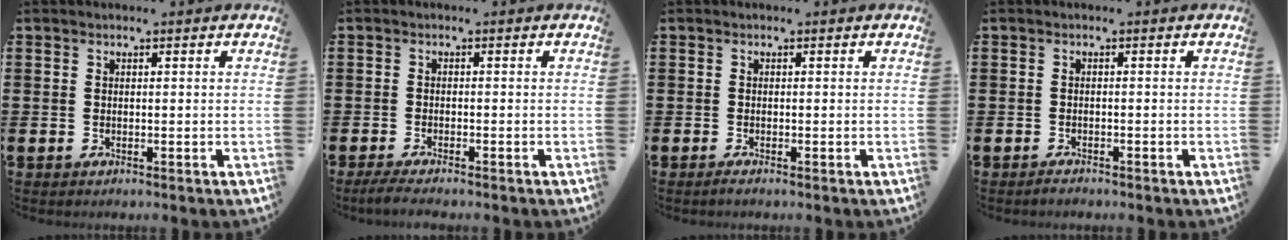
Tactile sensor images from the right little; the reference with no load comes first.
{"total": 1.6, "force": [-1.3, 0.1, 1.0], "torque": [-0.018, 0.000, -0.025]}
{"total": 0.5, "force": [-0.2, 0.0, 0.5], "torque": [-0.009, -0.002, -0.003]}
{"total": 0.6, "force": [-0.5, 0.1, 0.2], "torque": [-0.005, -0.003, -0.010]}